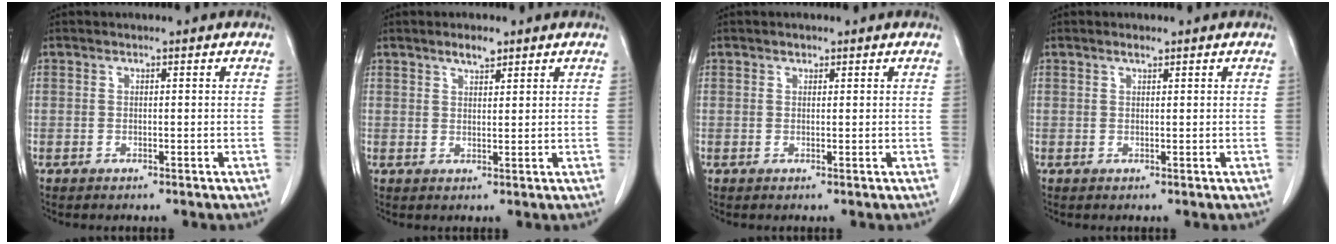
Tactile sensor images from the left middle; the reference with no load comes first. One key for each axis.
{"total": 2.5, "fx": 1.9, "fy": 0.7, "fz": 1.5, "tx": -0.028, "ty": 0.002, "tz": 0.033}
{"total": 0.6, "fx": 0.4, "fy": 0.4, "fz": 0.2, "tx": -0.004, "ty": -0.002, "tz": 0.006}
{"total": 0.8, "fx": 0.6, "fy": 0.1, "fz": 0.4, "tx": -0.014, "ty": 0.001, "tz": 0.013}